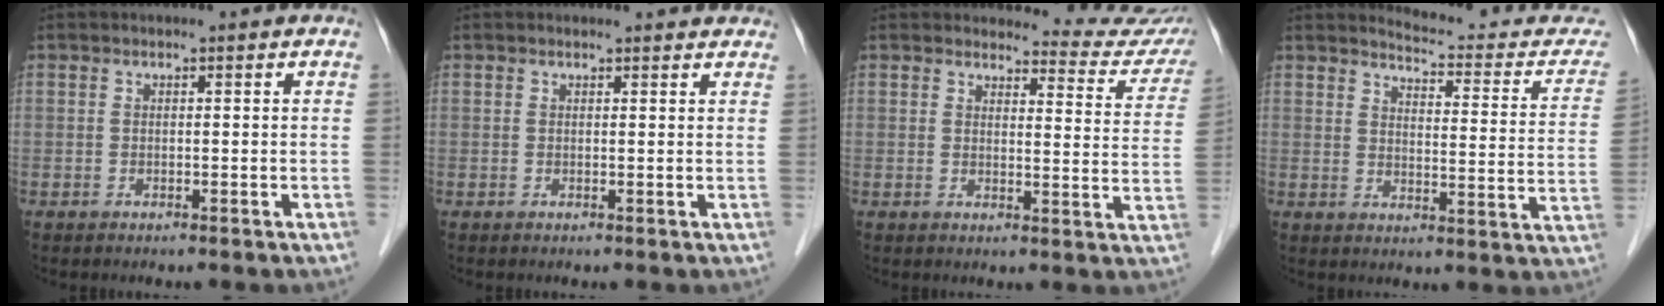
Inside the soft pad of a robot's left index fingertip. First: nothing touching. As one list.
[{"total": 3.7, "force": [3.6, 0.8, 0.6], "torque": [-0.009, 0.010, 0.031]}, {"total": 11.9, "force": [11.8, 1.3, 0.6], "torque": [0.020, -0.077, 0.104]}, {"total": 14.1, "force": [13.6, 2.2, 2.9], "torque": [-0.020, -0.053, 0.144]}]